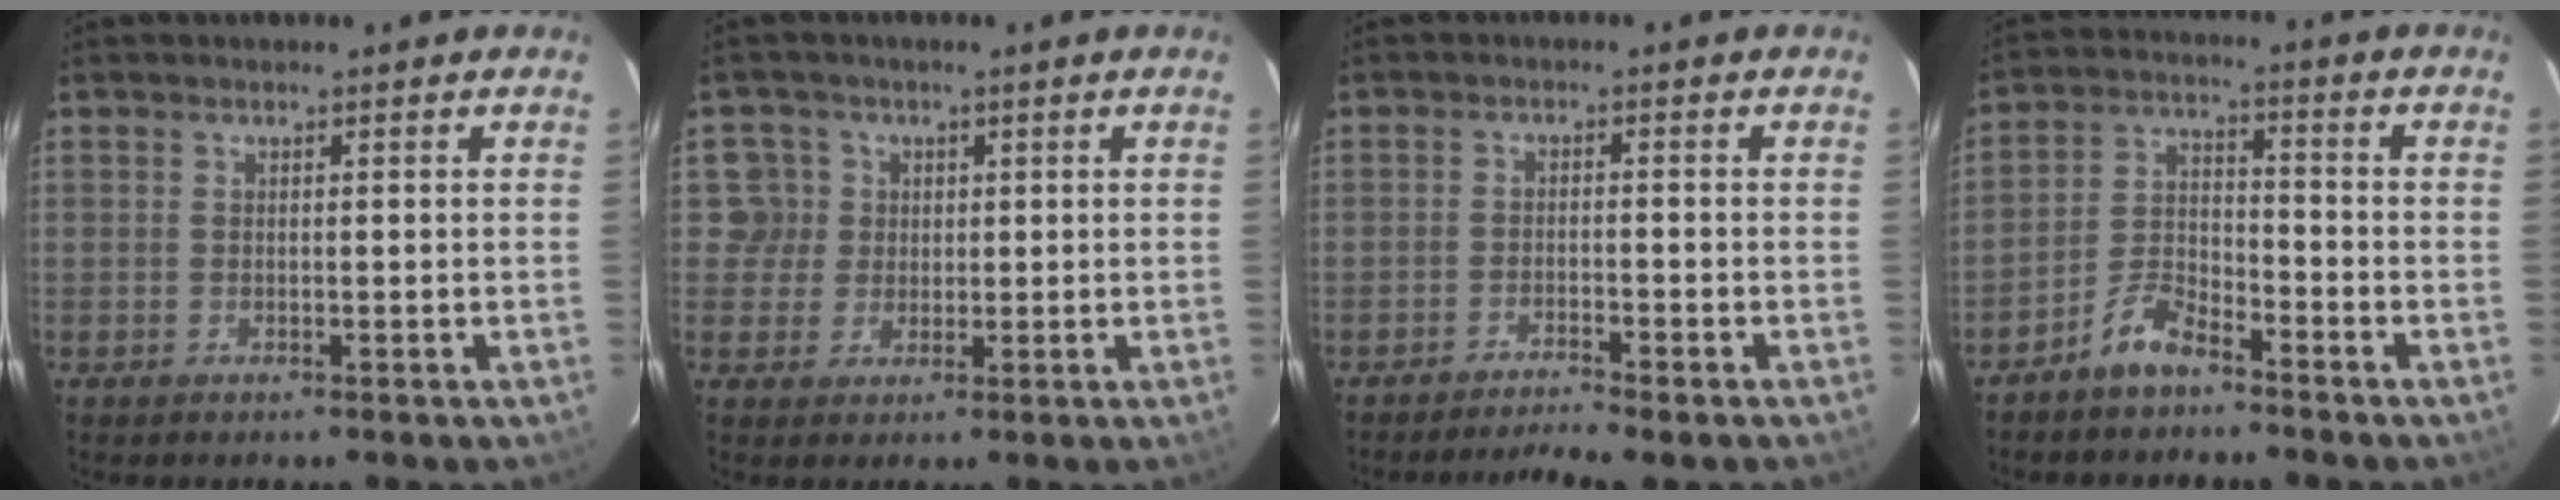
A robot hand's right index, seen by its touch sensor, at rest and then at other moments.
{"total": 4.4, "force": [0.8, 4.3, 0.2], "torque": [0.014, 0.020, 0.011]}
{"total": 5.4, "force": [-4.9, -0.2, 2.3], "torque": [-0.052, -0.007, -0.079]}
{"total": 6.2, "force": [-5.1, 2.2, 3.0], "torque": [-0.070, 0.014, -0.099]}